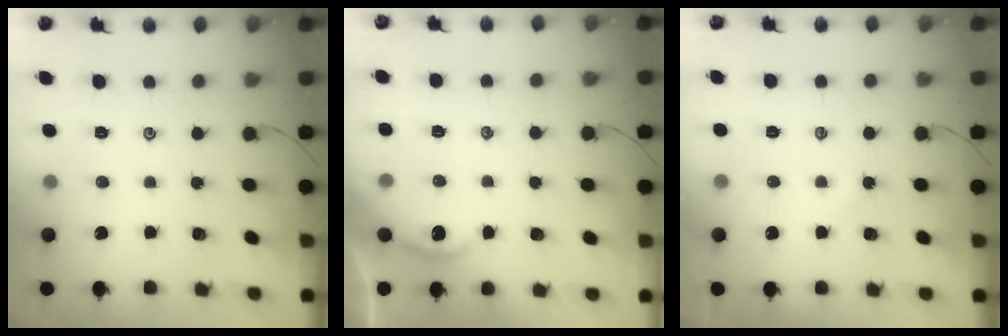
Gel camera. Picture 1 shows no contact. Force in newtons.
{"total": 2.3, "press": 2.3, "slide": 0.2}
{"total": 2.4, "press": 2.4, "slide": 0.3}